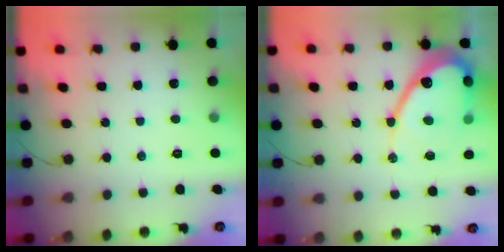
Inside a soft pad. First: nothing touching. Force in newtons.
{"total": 14.2, "press": 14.1, "slide": 1.1}